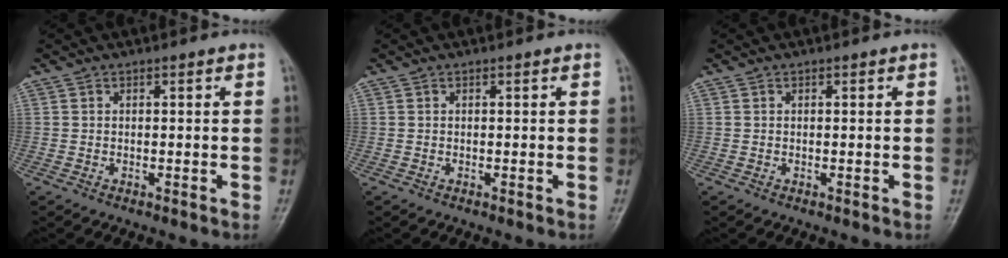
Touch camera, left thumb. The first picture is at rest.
{"total": 0.0}
{"total": 0.0}